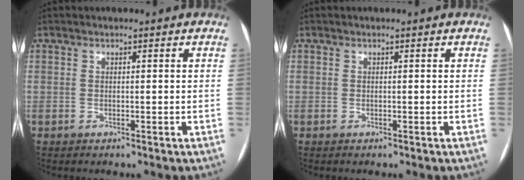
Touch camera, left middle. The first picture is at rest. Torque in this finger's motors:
{"motor_torque": [0.00, 0.00, 0.00, 0.00]}